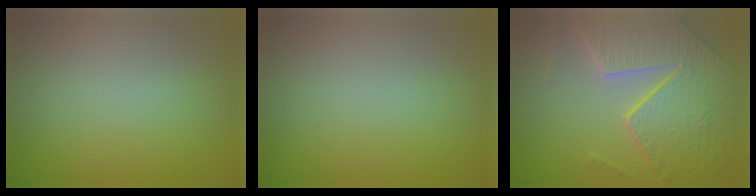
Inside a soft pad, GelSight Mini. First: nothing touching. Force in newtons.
{"total": 0.0}
{"total": 8.2, "press": 5.8, "slide": 5.8}